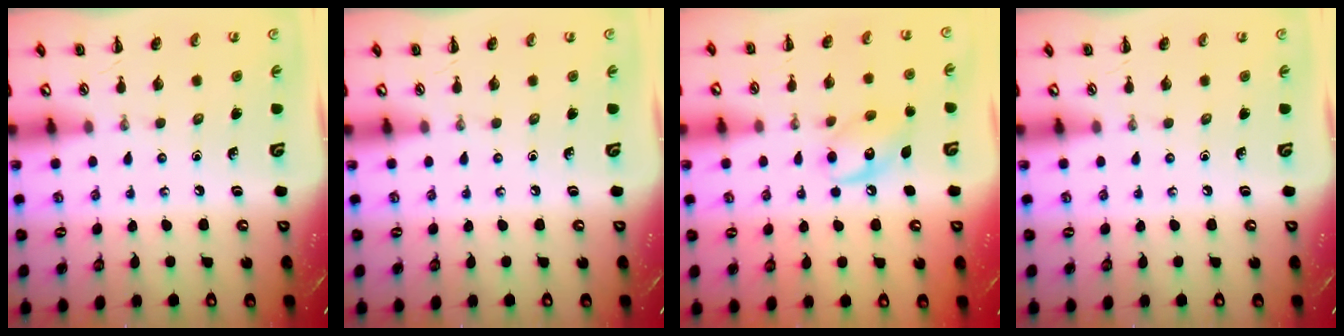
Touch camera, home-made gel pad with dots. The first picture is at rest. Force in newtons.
{"total": 0.0}
{"total": 10.3, "press": 10.3, "slide": 0.8}
{"total": 0.0}